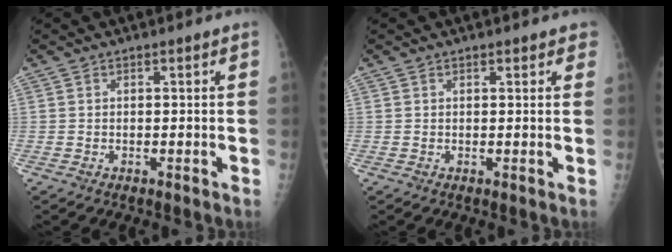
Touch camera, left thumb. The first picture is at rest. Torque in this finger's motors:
{"motor_torque": [-0.10, -0.03, 0.09, 0.13, 0.01]}